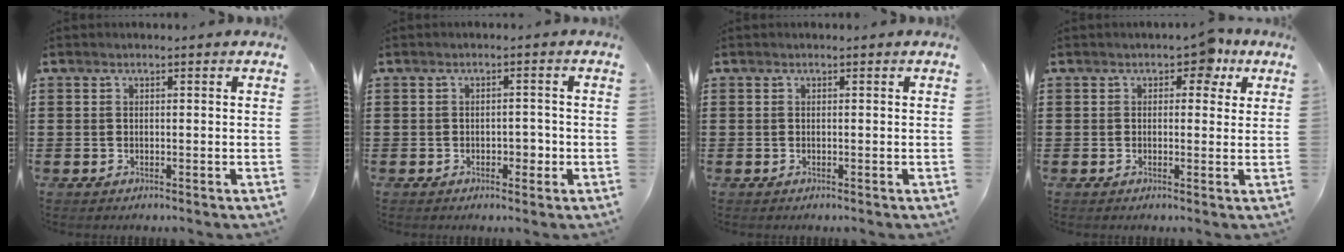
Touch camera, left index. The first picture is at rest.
{"total": 2.3, "force": [-1.0, 1.3, 1.7], "torque": [-0.035, 0.003, -0.022]}
{"total": 0.0}
{"total": 3.8, "force": [2.2, 2.1, 2.3], "torque": [-0.021, -0.001, 0.030]}